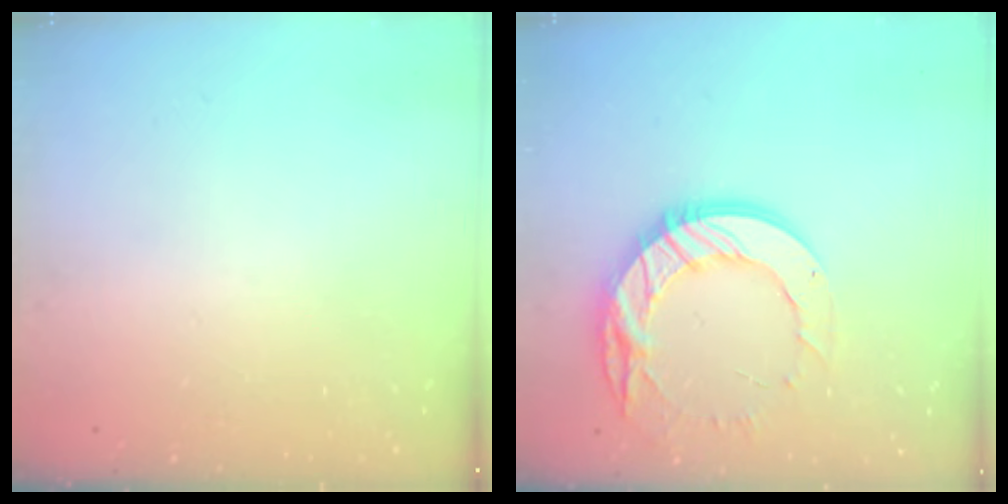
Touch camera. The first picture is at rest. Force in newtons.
{"total": 17.2, "press": 17.1, "slide": 1.3}